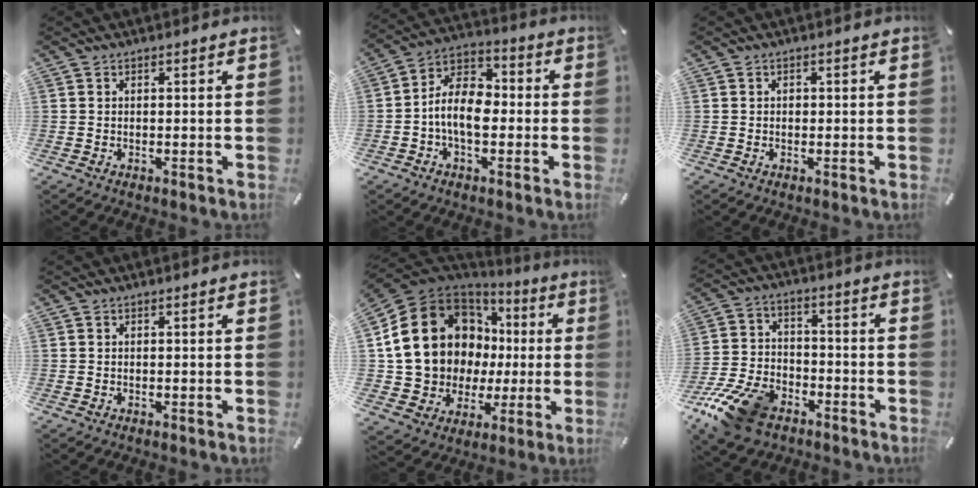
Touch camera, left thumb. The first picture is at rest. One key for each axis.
{"total": 9.6, "fx": -2.3, "fy": 6.2, "fz": 6.9, "tx": -0.146, "ty": 0.010, "tz": -0.042}
{"total": 0.6, "fx": 0.0, "fy": 0.6, "fz": 0.3, "tx": -0.006, "ty": 0.002, "tz": -0.001}
{"total": 0.0}
{"total": 19.4, "fx": 4.4, "fy": 16.5, "fz": 9.2, "tx": -0.183, "ty": -0.031, "tz": 0.109}
{"total": 14.6, "fx": -9.1, "fy": 8.7, "fz": 7.3, "tx": -0.141, "ty": 0.058, "tz": -0.158}